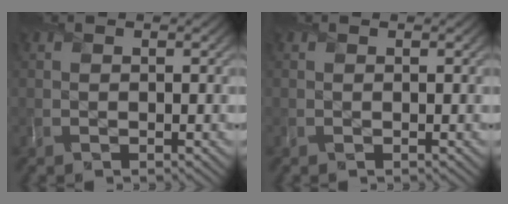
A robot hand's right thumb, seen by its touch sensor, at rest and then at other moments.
{"total": 0.0}